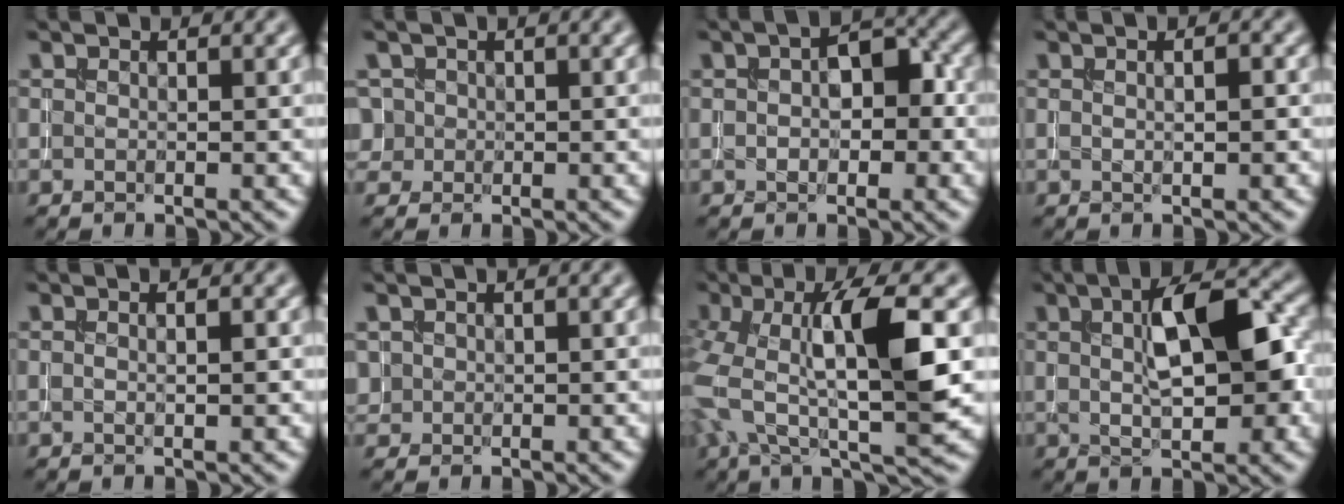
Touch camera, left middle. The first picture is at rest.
{"total": 1.6, "force": [0.0, 1.6, -0.1], "torque": [0.010, 0.006, -0.002]}
{"total": 4.0, "force": [0.2, 2.4, 3.3], "torque": [-0.040, 0.009, -0.005]}
{"total": 2.2, "force": [0.6, 0.9, 2.0], "torque": [-0.002, 0.011, -0.009]}
{"total": 1.6, "force": [0.4, 0.6, 1.4], "torque": [0.001, 0.000, -0.010]}
{"total": 0.7, "force": [0.3, 0.7, -0.1], "torque": [0.005, 0.004, 0.005]}
{"total": 10.4, "force": [0.4, 3.3, 9.9], "torque": [-0.181, 0.009, 0.001]}
{"total": 8.4, "force": [1.6, 3.1, 7.7], "torque": [-0.109, 0.014, 0.021]}